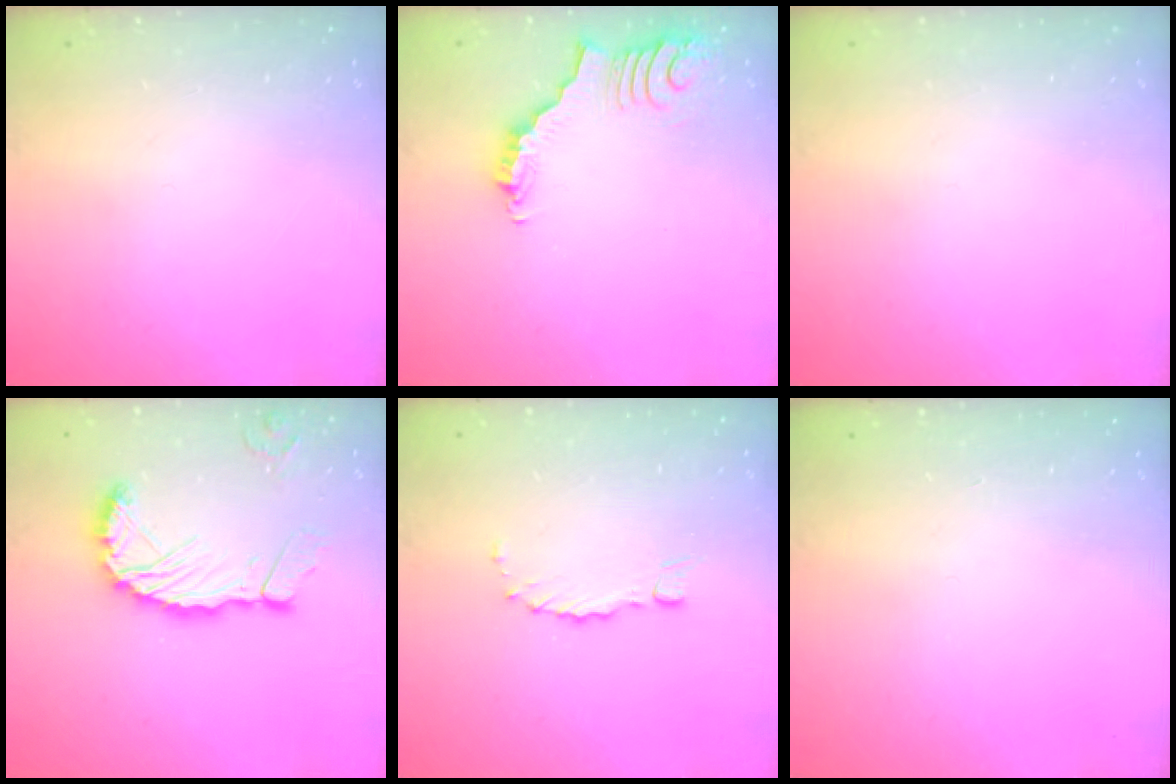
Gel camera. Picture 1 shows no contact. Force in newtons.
{"total": 3.3, "press": 3.3, "slide": 0.7}
{"total": 0.0}
{"total": 10.9, "press": 10.8, "slide": 1.5}
{"total": 0.8, "press": 0.7, "slide": 0.3}
{"total": 1.6, "press": 1.6, "slide": 0.2}